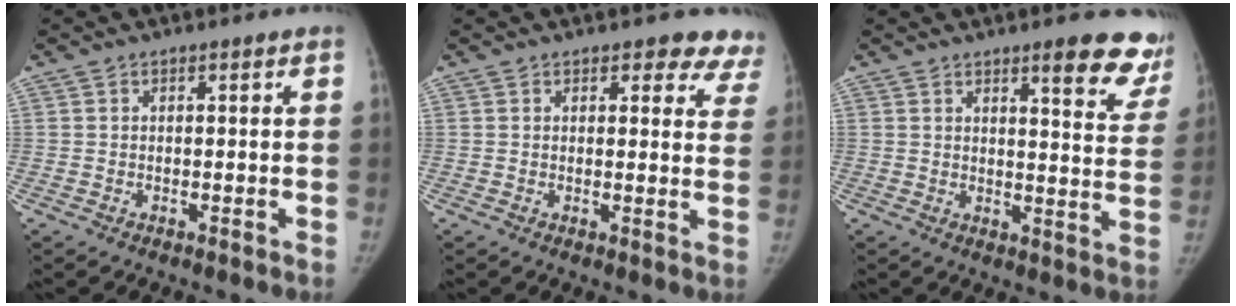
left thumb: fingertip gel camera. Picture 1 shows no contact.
{"total": 7.8, "force": [6.7, 3.7, 1.6], "torque": [0.041, -0.028, 0.045]}
{"total": 12.8, "force": [9.2, 3.3, 8.3], "torque": [-0.057, -0.052, 0.097]}